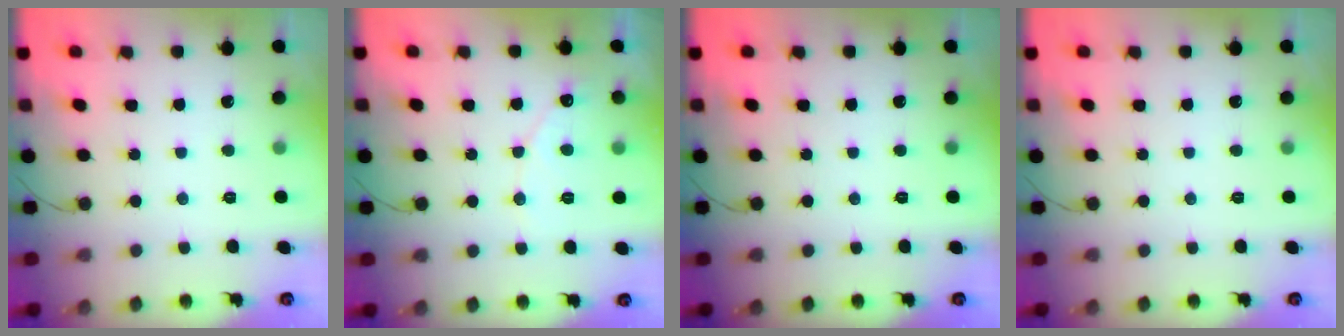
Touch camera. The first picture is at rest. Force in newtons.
{"total": 5.0, "press": 5.0, "slide": 0.3}
{"total": 0.0}
{"total": 0.0}